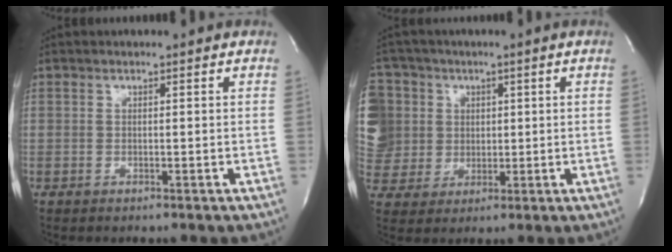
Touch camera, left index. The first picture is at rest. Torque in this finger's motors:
{"motor_torque": [1.75, -0.38, 0.69, 0.21]}